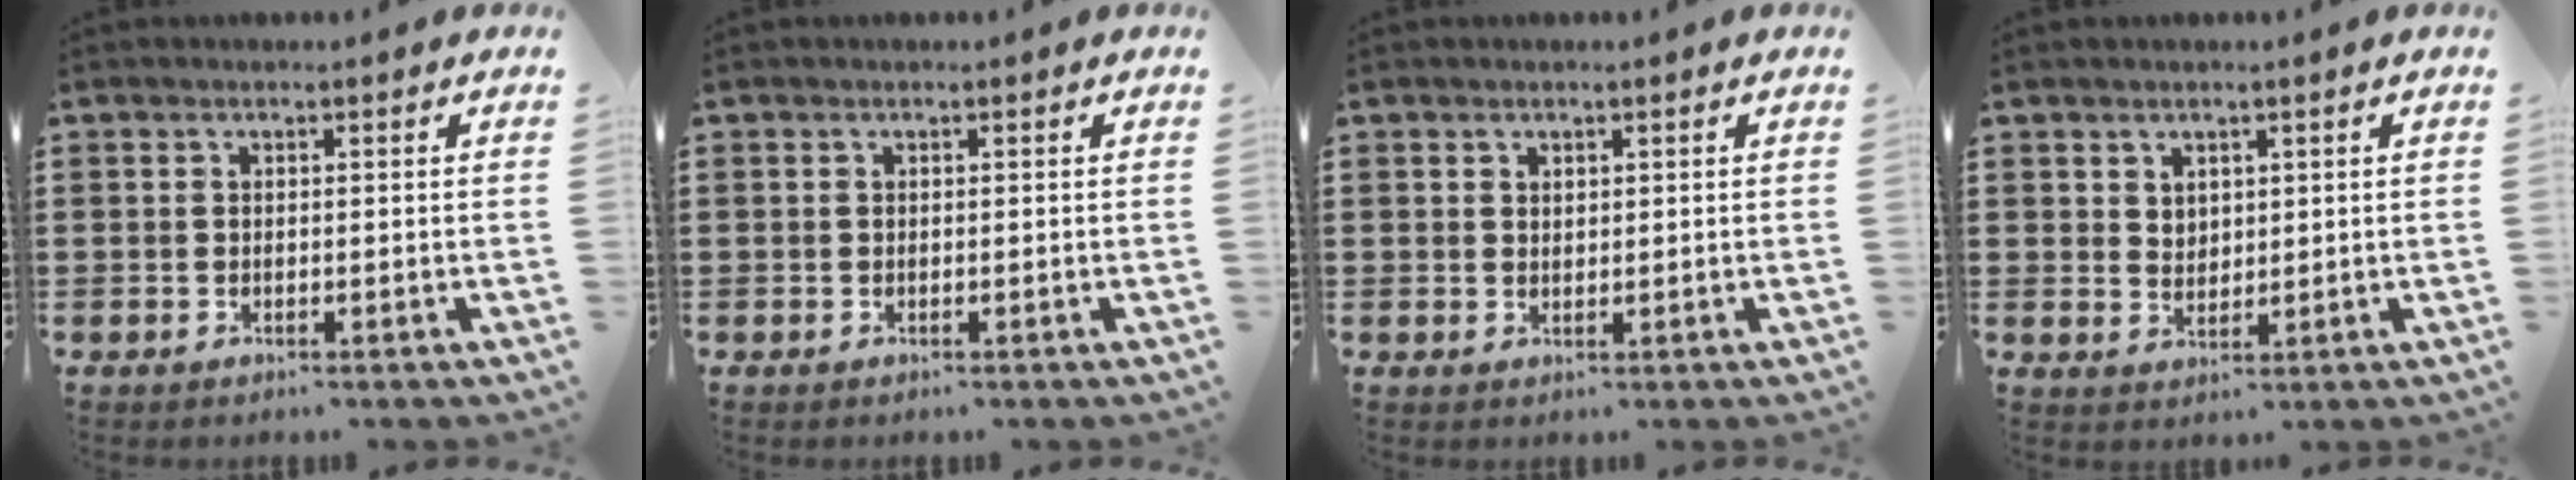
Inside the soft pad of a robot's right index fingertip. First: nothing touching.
{"total": 0.0}
{"total": 1.0, "force": [0.9, 0.4, 0.2], "torque": [-0.004, 0.002, 0.018]}
{"total": 2.2, "force": [1.6, 1.4, 0.4], "torque": [-0.012, 0.007, 0.032]}